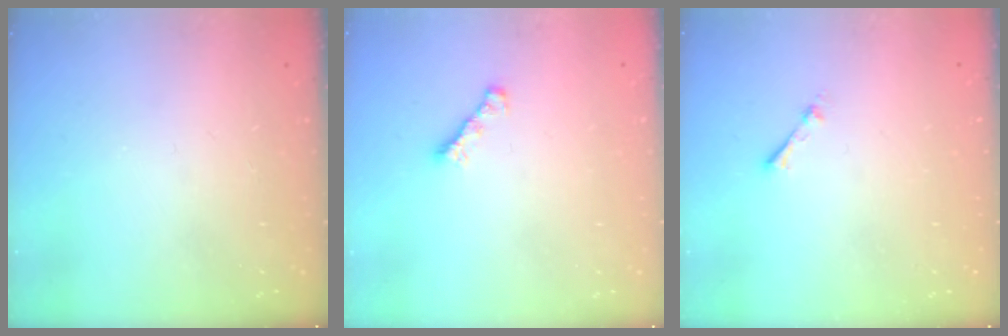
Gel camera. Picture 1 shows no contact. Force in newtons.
{"total": 1.6, "press": 1.4, "slide": 0.6}
{"total": 1.7, "press": 1.7, "slide": 0.2}